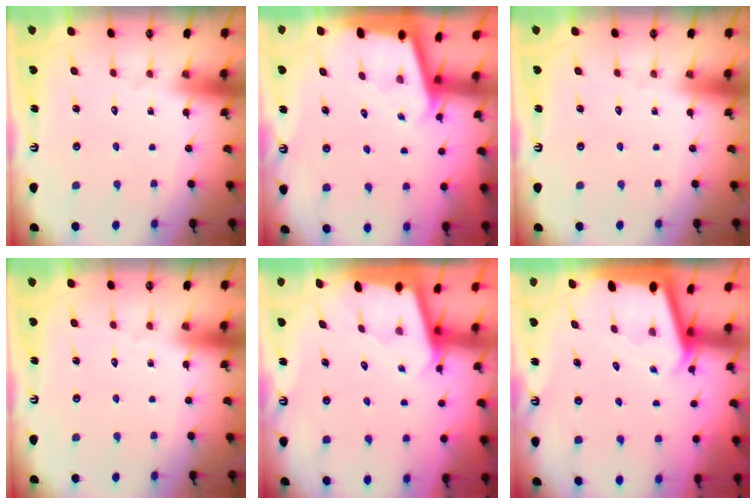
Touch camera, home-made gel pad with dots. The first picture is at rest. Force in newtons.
{"total": 1.8, "press": 1.8, "slide": 0.2}
{"total": 0.0}
{"total": 0.0}
{"total": 1.6, "press": 1.6, "slide": 0.1}
{"total": 2.4, "press": 2.4, "slide": 0.2}